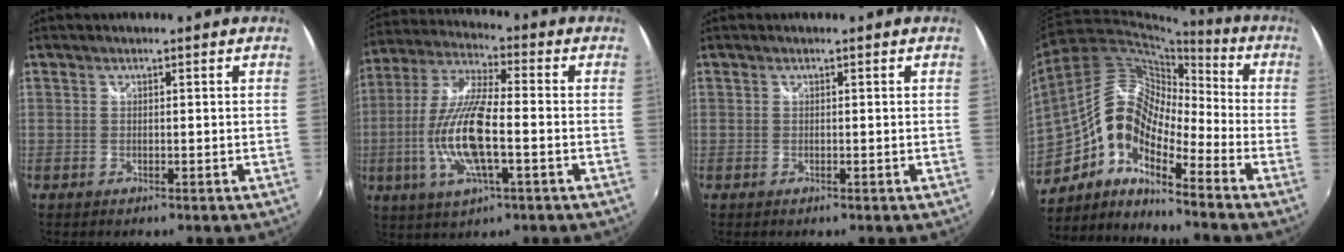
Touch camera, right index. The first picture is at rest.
{"total": 15.0, "force": [-3.4, 3.9, 14.1], "torque": [-0.284, -0.009, -0.064]}
{"total": 0.0}
{"total": 13.9, "force": [-5.8, 6.8, 10.6], "torque": [-0.186, 0.016, -0.126]}